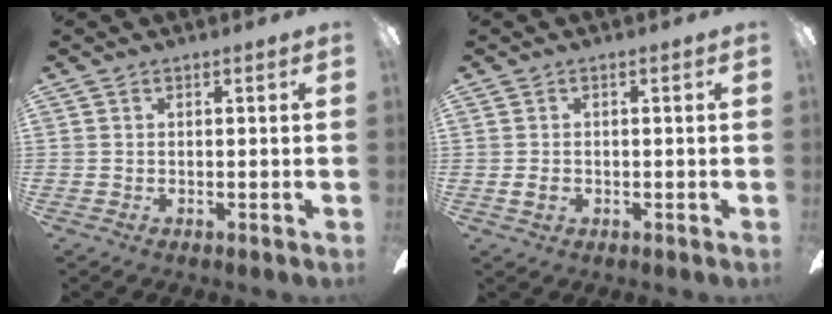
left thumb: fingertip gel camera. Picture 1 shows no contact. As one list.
[{"total": 1.9, "force": [-0.4, 1.4, 1.2], "torque": [-0.019, 0.003, -0.007]}]